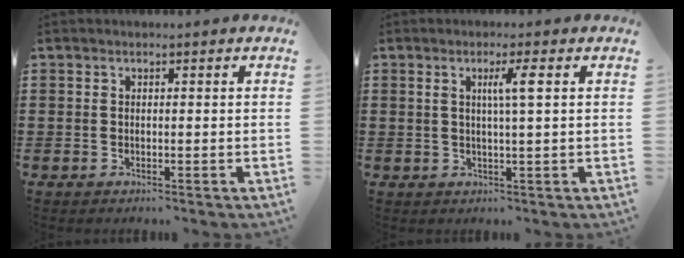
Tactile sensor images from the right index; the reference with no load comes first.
{"total": 3.6, "force": [0.9, -0.1, 3.4], "torque": [-0.068, 0.000, 0.010]}